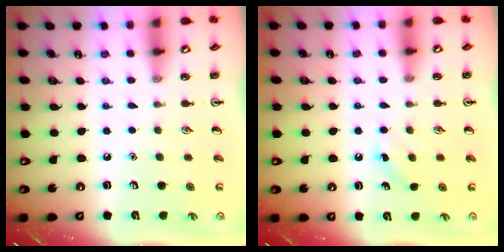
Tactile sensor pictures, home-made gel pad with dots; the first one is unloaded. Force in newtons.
{"total": 2.8, "press": 2.6, "slide": 0.9}